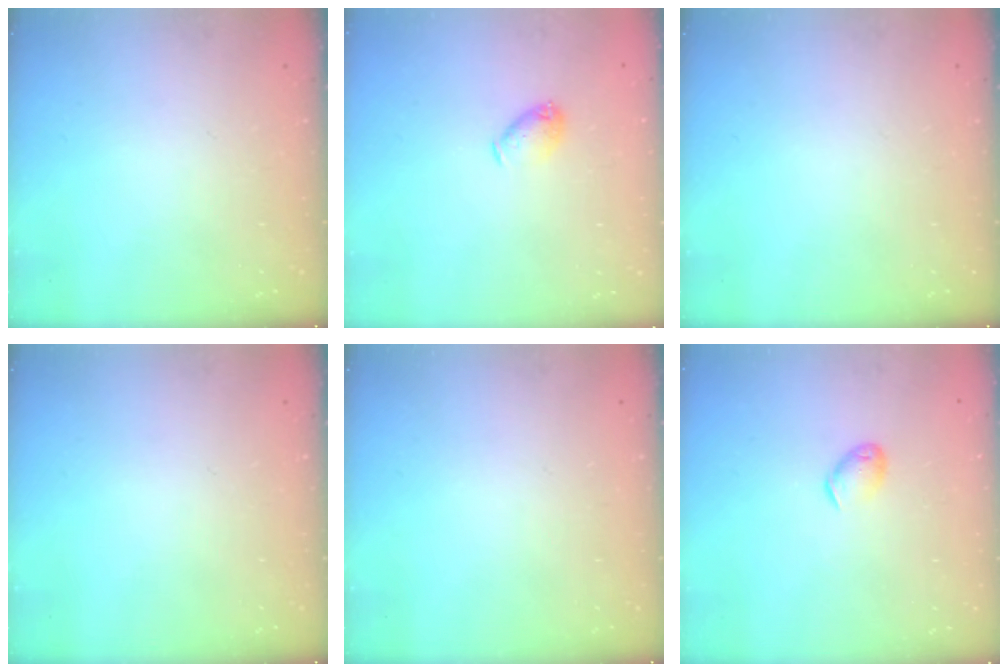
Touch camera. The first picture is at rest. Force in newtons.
{"total": 6.3, "press": 6.3, "slide": 0.5}
{"total": 0.0}
{"total": 0.0}
{"total": 0.0}
{"total": 5.3, "press": 5.2, "slide": 1.1}